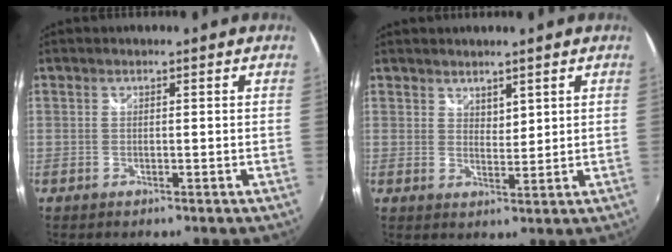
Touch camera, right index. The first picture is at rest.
{"total": 2.6, "force": [2.2, 1.2, 0.8], "torque": [-0.009, -0.001, 0.039]}